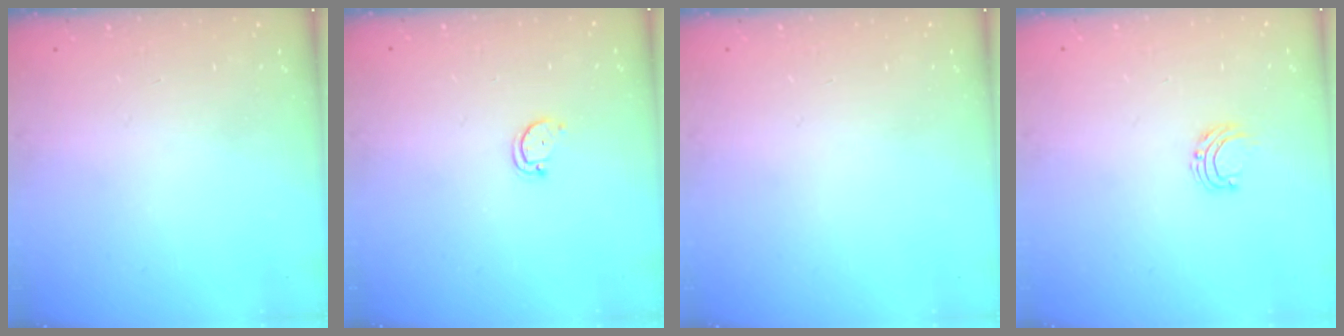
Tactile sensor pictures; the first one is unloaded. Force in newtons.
{"total": 2.3, "press": 2.3, "slide": 0.4}
{"total": 0.0}
{"total": 4.6, "press": 4.6, "slide": 0.5}